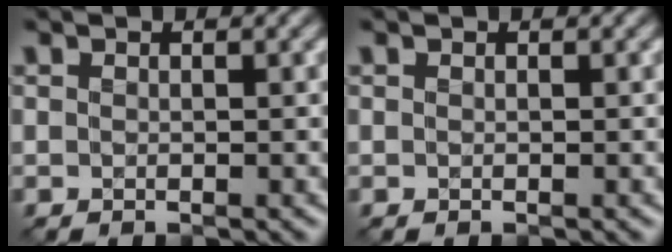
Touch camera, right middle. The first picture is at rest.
{"total": 0.0}